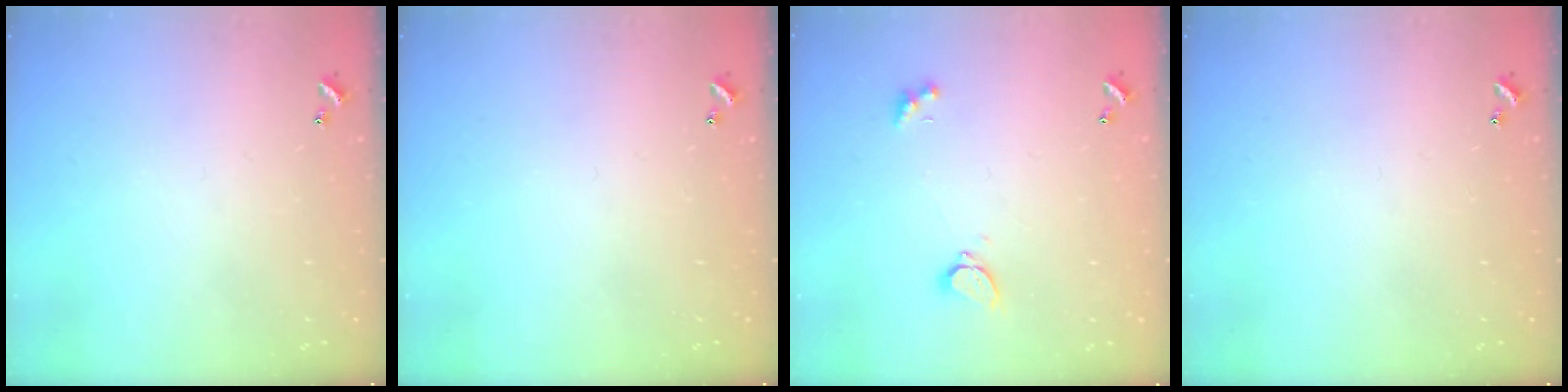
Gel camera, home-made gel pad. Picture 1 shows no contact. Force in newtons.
{"total": 0.0}
{"total": 2.1, "press": 1.9, "slide": 0.9}
{"total": 0.0}